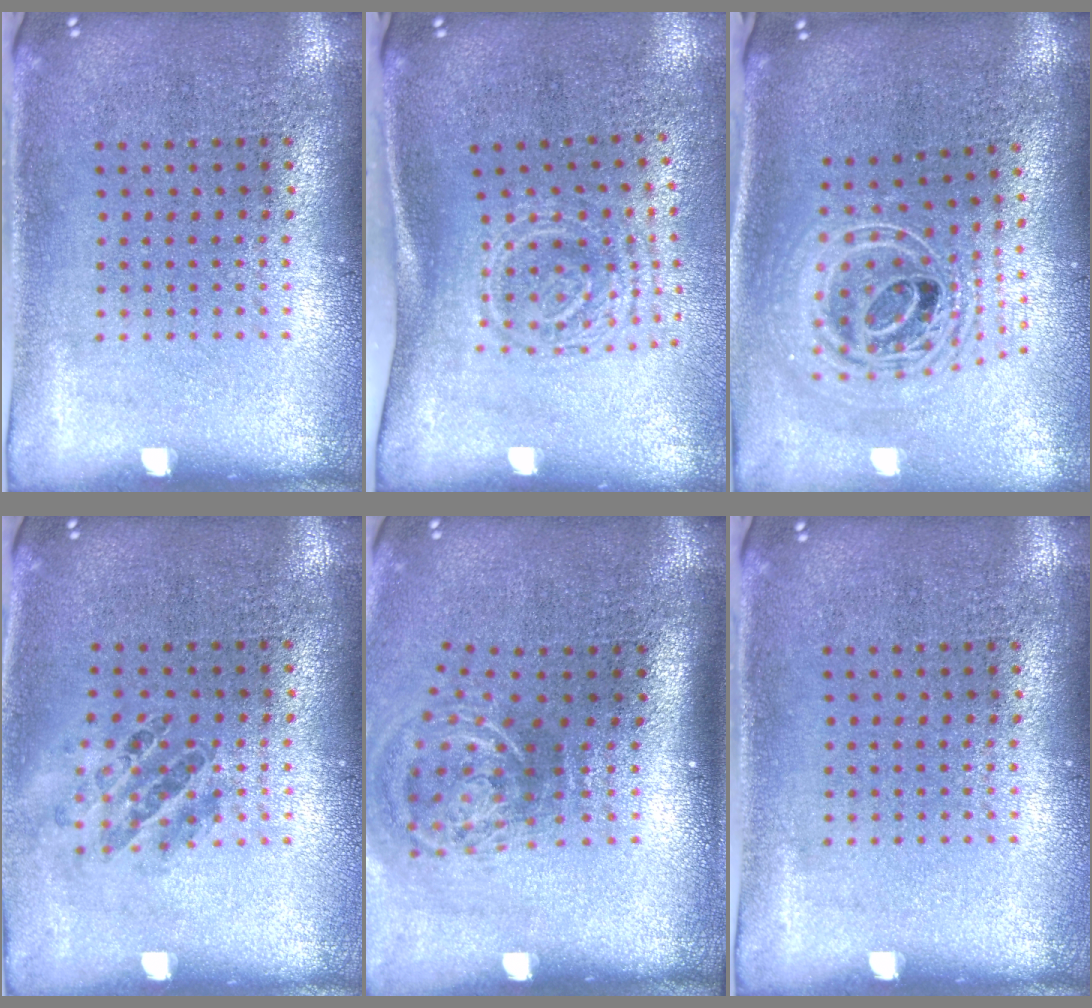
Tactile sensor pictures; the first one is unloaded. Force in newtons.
{"total": 1.7, "press": 1.2, "slide": 1.2}
{"total": 2.5, "press": 1.8, "slide": 1.8}
{"total": 0.9, "press": 0.9, "slide": 0.3}
{"total": 2.1, "press": 1.3, "slide": 1.7}
{"total": 0.0}